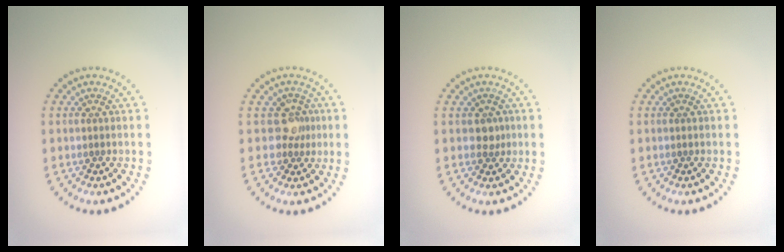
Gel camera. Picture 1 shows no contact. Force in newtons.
{"total": 2.1, "press": 1.5, "slide": 1.4}
{"total": 1.5, "press": 1.1, "slide": 1.0}
{"total": 0.0}